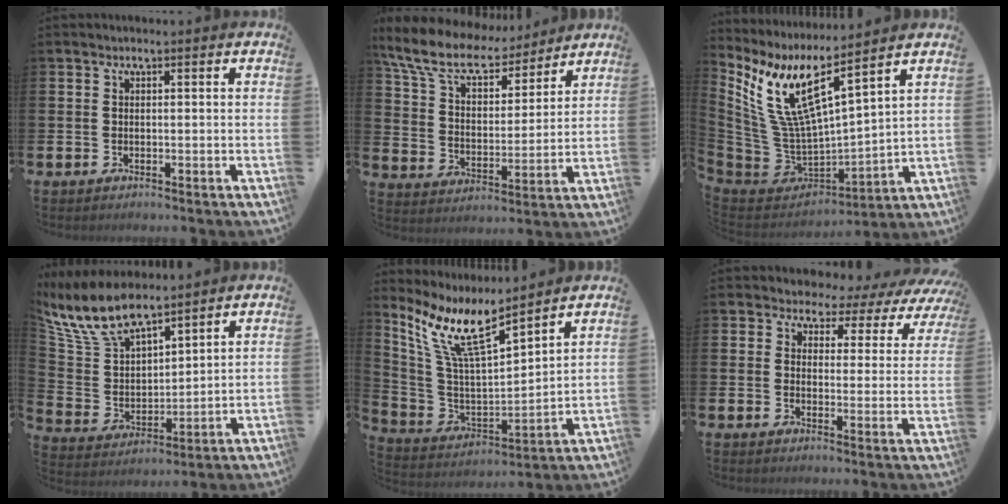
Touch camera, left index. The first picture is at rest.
{"total": 10.2, "force": [8.8, 3.6, 3.8], "torque": [-0.112, -0.055, 0.157]}
{"total": 9.2, "force": [5.8, 2.5, 6.7], "torque": [-0.170, -0.061, 0.100]}
{"total": 10.6, "force": [9.1, 3.4, 4.1], "torque": [-0.128, -0.041, 0.169]}
{"total": 10.4, "force": [7.9, 2.0, 6.4], "torque": [-0.158, -0.043, 0.135]}
{"total": 2.8, "force": [2.1, 1.8, 0.2], "torque": [-0.018, -0.027, 0.026]}